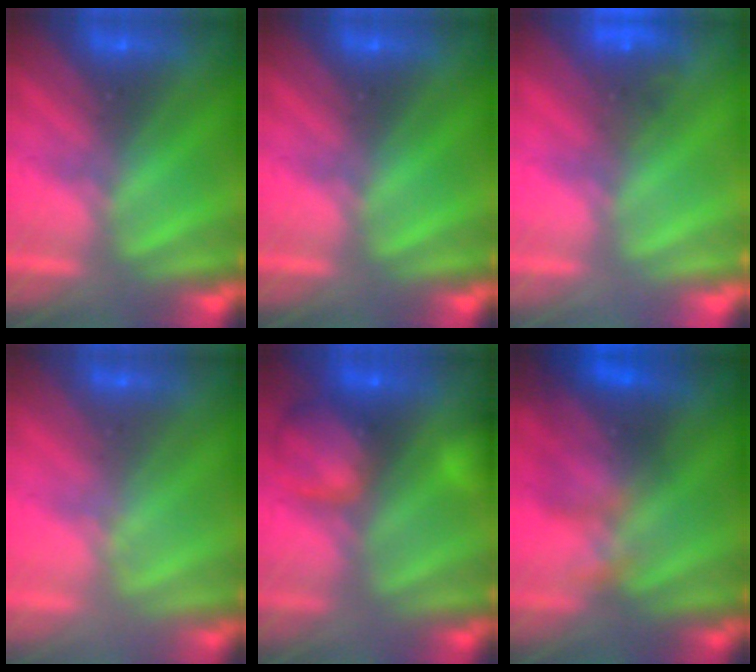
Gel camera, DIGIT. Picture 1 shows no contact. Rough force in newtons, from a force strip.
{"total": 0.0}
{"total": 4.6}
{"total": 2.1}
{"total": 12.7}
{"total": 4.4}